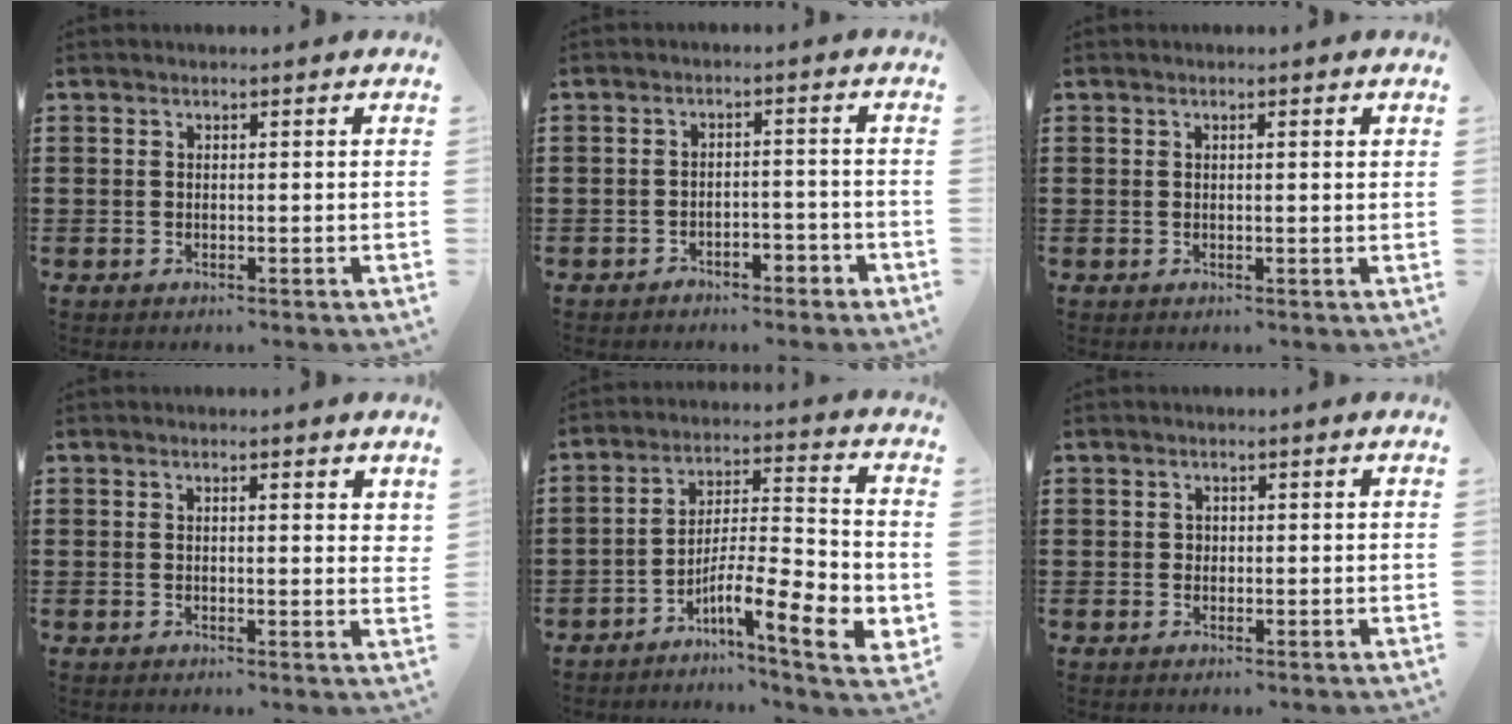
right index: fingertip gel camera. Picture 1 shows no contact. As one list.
[{"total": 2.6, "force": [-2.4, 0.9, 0.6], "torque": [-0.015, 0.005, -0.049]}, {"total": 0.8, "force": [0.3, 0.0, 0.8], "torque": [-0.015, 0.000, 0.004]}, {"total": 1.3, "force": [0.5, 0.2, 1.1], "torque": [-0.023, 0.002, 0.009]}, {"total": 10.3, "force": [-5.2, 2.1, 8.7], "torque": [-0.150, -0.005, -0.094]}, {"total": 0.6, "force": [0.1, 0.6, 0.2], "torque": [-0.005, 0.004, 0.001]}]